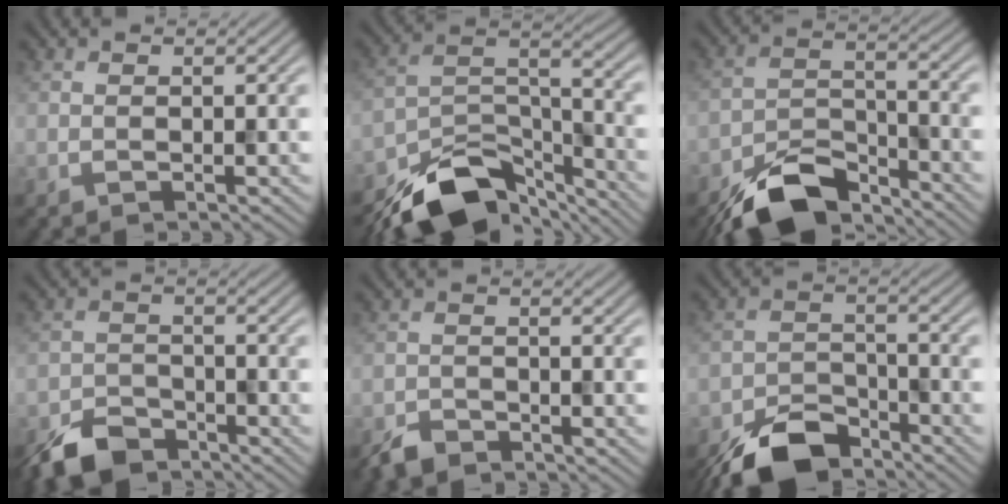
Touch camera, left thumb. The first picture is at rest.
{"total": 12.5, "force": [-9.9, 5.0, 5.8], "torque": [-0.104, -0.005, -0.175]}
{"total": 9.8, "force": [-7.7, 3.6, 4.7], "torque": [-0.084, -0.005, -0.153]}
{"total": 6.2, "force": [-5.0, 2.6, 2.4], "torque": [-0.044, -0.007, -0.104]}
{"total": 2.5, "force": [-2.2, 0.9, 0.7], "torque": [-0.013, -0.001, -0.048]}
{"total": 9.1, "force": [-7.1, 3.8, 4.2], "torque": [-0.075, -0.011, -0.140]}